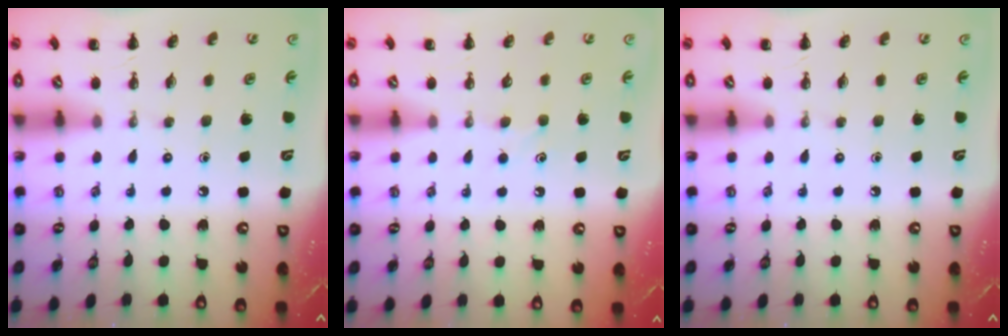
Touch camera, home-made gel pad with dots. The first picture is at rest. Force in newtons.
{"total": 3.6, "press": 3.4, "slide": 1.2}
{"total": 0.0}